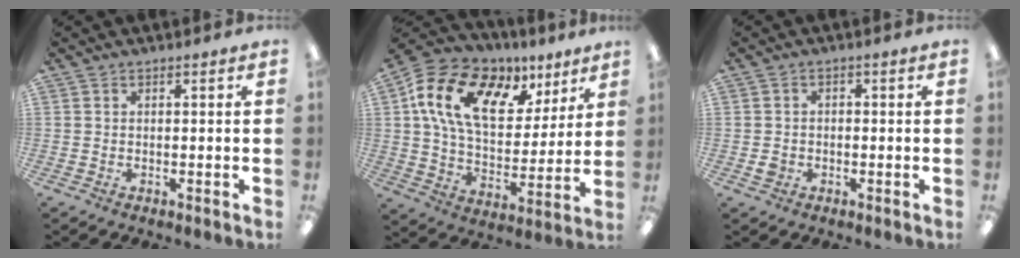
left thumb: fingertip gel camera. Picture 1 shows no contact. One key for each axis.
{"total": 19.8, "fx": 9.4, "fy": 11.6, "fz": 13.0, "tx": -0.236, "ty": -0.025, "tz": 0.167}
{"total": 2.3, "fx": -0.7, "fy": 2.0, "fz": 0.9, "tx": -0.015, "ty": 0.004, "tz": -0.015}